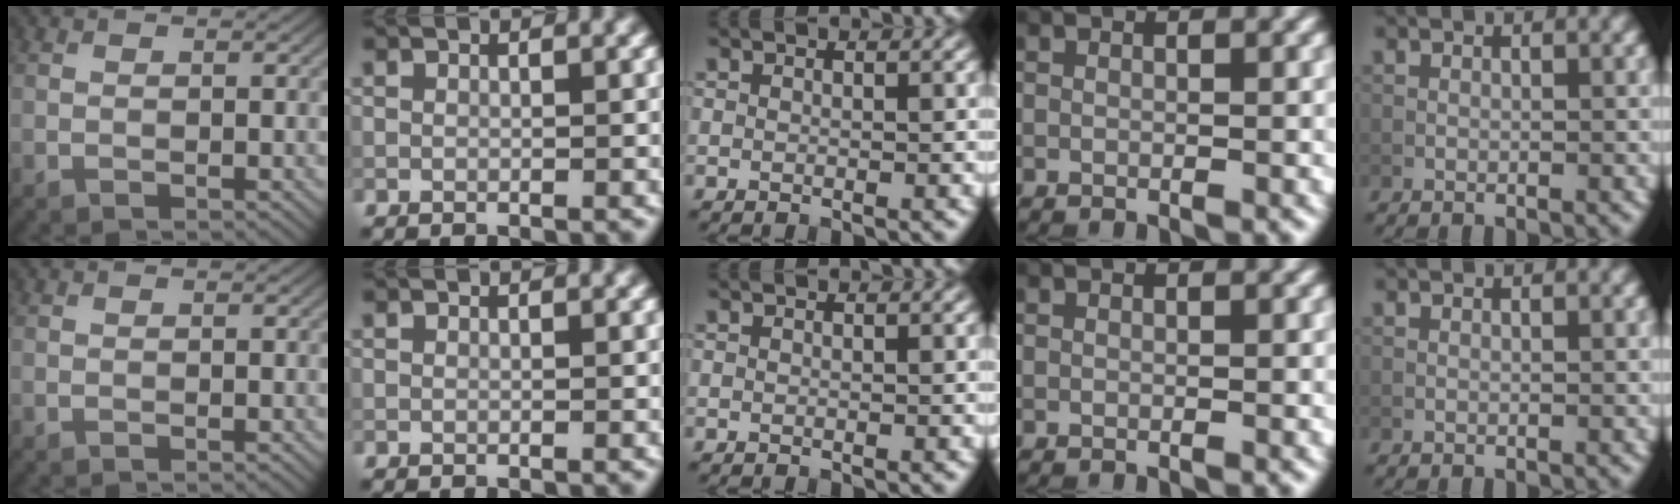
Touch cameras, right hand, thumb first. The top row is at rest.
{}